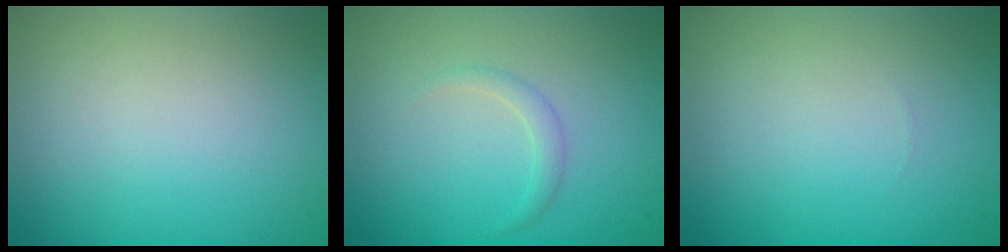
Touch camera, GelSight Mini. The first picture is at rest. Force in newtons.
{"total": 1.1, "press": 1.1, "slide": 0.1}
{"total": 0.0}